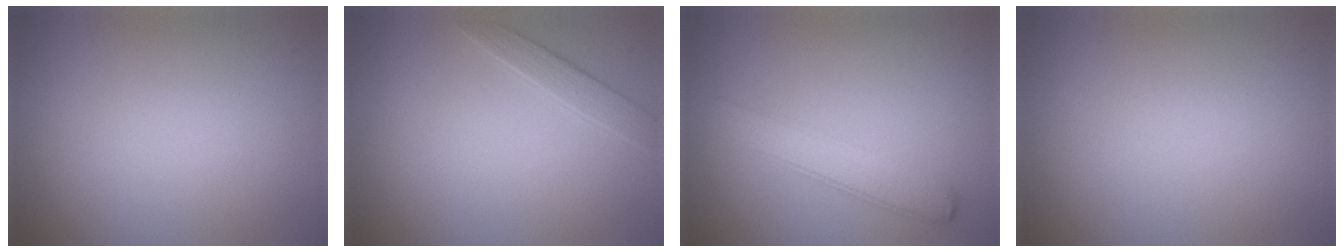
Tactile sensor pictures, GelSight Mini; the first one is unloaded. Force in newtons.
{"total": 1.4, "press": 1.4, "slide": 0.1}
{"total": 2.9, "press": 2.9, "slide": 0.1}
{"total": 0.0}